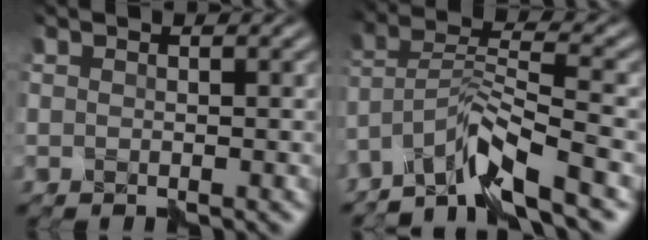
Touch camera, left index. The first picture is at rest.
{"total": 5.6, "force": [-4.5, 0.1, 3.4], "torque": [-0.063, 0.013, -0.091]}